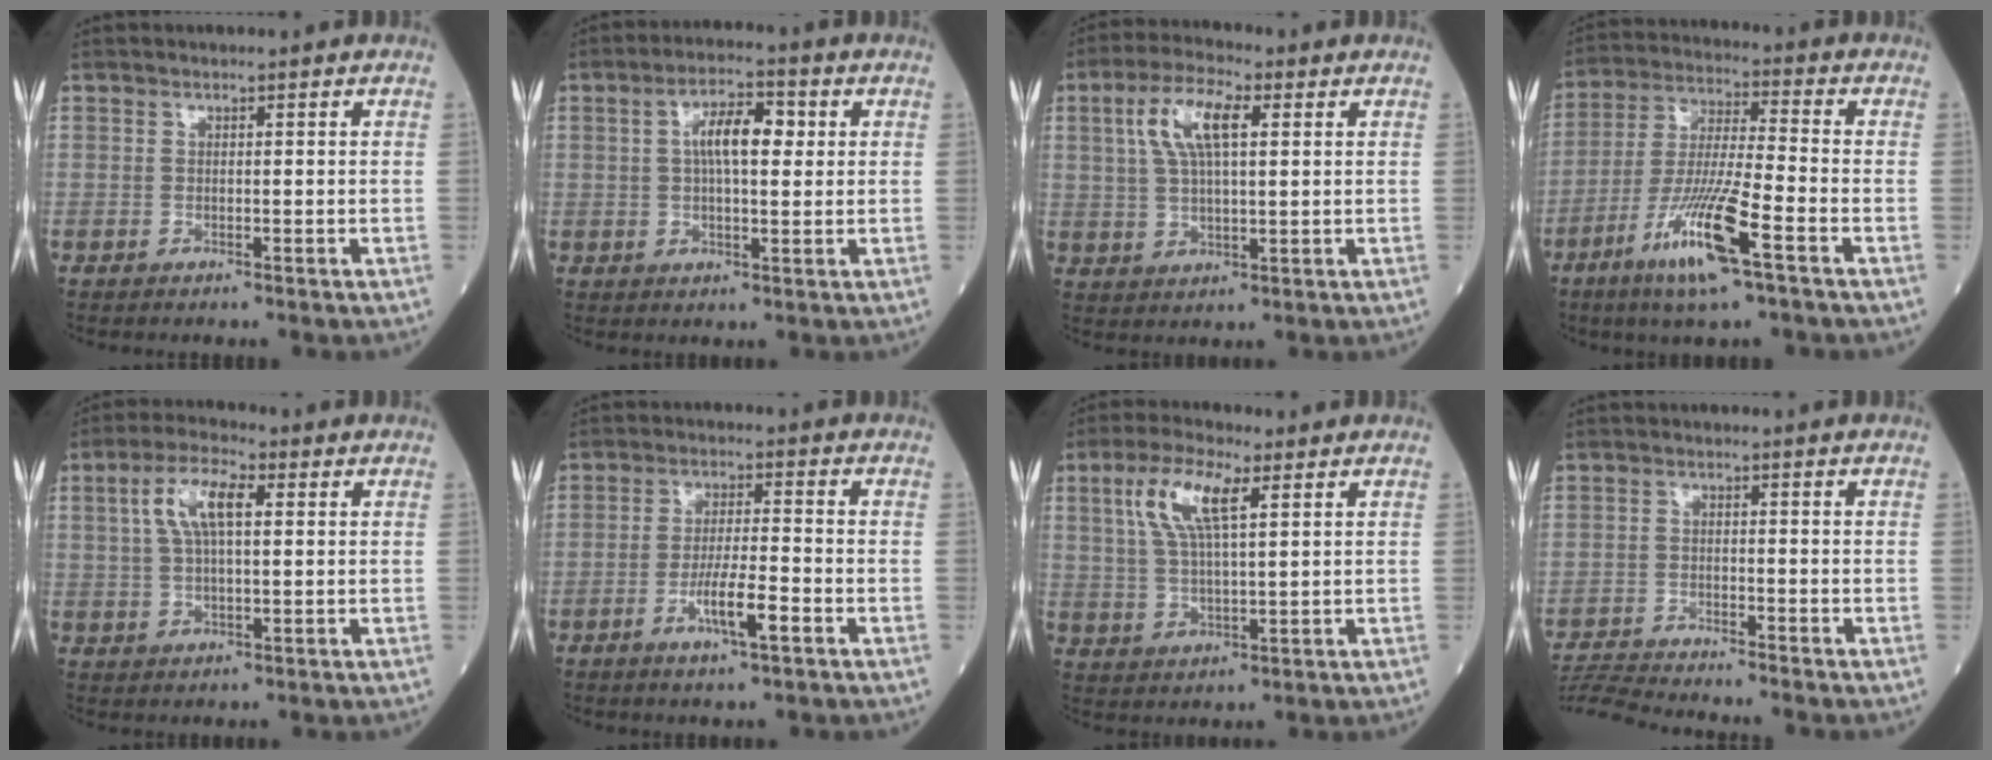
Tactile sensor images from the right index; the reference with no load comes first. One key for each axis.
{"total": 6.8, "fx": 1.4, "fy": 2.3, "fz": 6.3, "tx": -0.115, "ty": 0.018, "tz": 0.022}
{"total": 8.2, "fx": 2.5, "fy": 2.6, "fz": 7.4, "tx": -0.154, "ty": 0.016, "tz": 0.049}
{"total": 12.7, "fx": -6.4, "fy": 0.5, "fz": 11.0, "tx": -0.221, "ty": -0.021, "tz": -0.119}
{"total": 7.5, "fx": 2.1, "fy": 2.4, "fz": 6.8, "tx": -0.140, "ty": 0.016, "tz": 0.039}
{"total": 6.3, "fx": -2.7, "fy": 0.6, "fz": 5.7, "tx": -0.105, "ty": -0.006, "tz": -0.049}
{"total": 8.8, "fx": 3.5, "fy": 2.1, "fz": 7.7, "tx": -0.164, "ty": 0.013, "tz": 0.070}
{"total": 7.2, "fx": -7.1, "fy": -0.9, "fz": 0.9, "tx": -0.016, "ty": -0.013, "tz": -0.129}